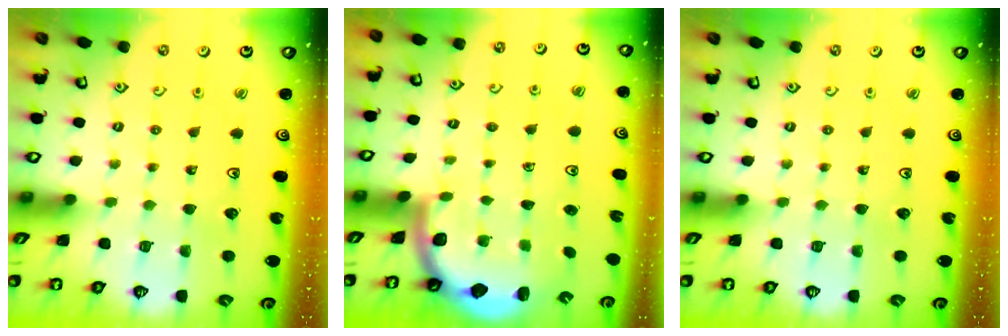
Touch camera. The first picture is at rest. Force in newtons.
{"total": 2.0, "press": 2.0, "slide": 0.3}
{"total": 0.0}